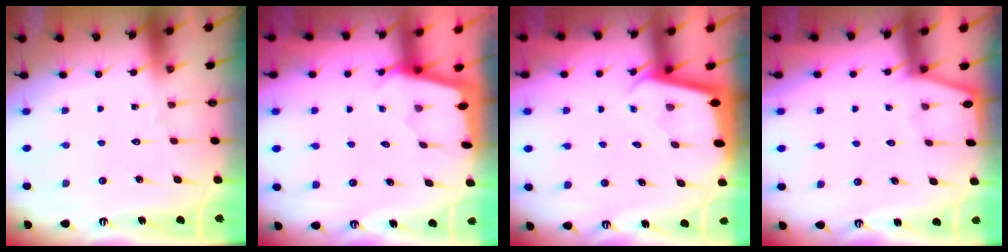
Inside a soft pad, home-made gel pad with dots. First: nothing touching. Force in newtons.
{"total": 1.8, "press": 1.8, "slide": 0.1}
{"total": 1.9, "press": 1.9, "slide": 0.1}
{"total": 1.8, "press": 1.8, "slide": 0.1}